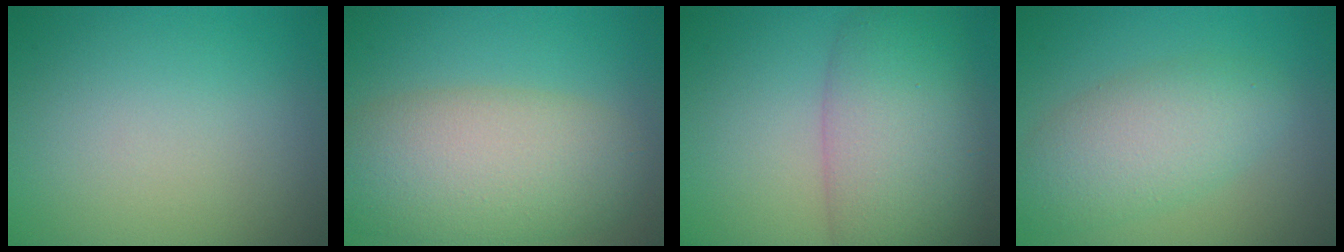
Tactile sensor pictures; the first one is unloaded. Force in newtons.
{"total": 7.7, "press": 7.6, "slide": 0.4}
{"total": 8.8, "press": 8.8, "slide": 0.3}
{"total": 4.9, "press": 4.9, "slide": 0.2}